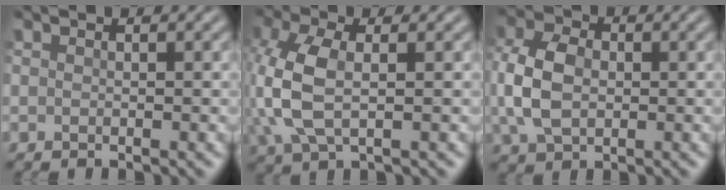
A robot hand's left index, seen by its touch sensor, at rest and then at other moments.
{"total": 6.3, "force": [0.3, 3.4, 5.2], "torque": [-0.133, 0.005, 0.001]}
{"total": 6.0, "force": [0.0, 4.3, 4.2], "torque": [-0.099, 0.003, -0.004]}